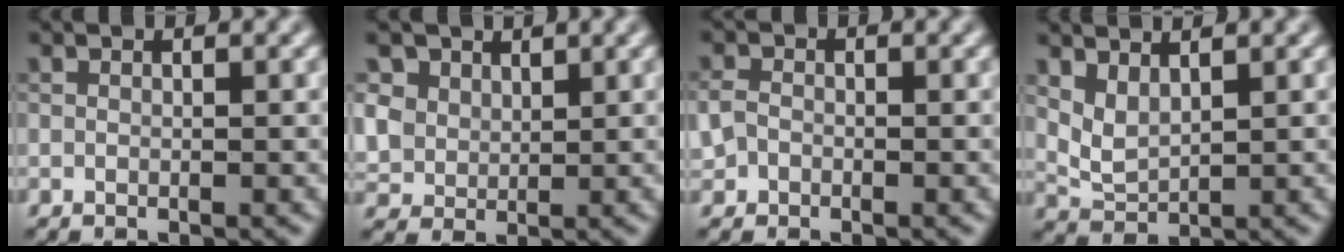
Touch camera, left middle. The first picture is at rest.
{"total": 4.5, "force": [2.6, 3.4, 1.5], "torque": [-0.072, -0.005, 0.058]}
{"total": 1.4, "force": [-0.4, 1.2, 0.6], "torque": [-0.011, 0.000, -0.014]}
{"total": 2.3, "force": [1.5, 1.0, 1.4], "torque": [-0.036, -0.007, 0.036]}